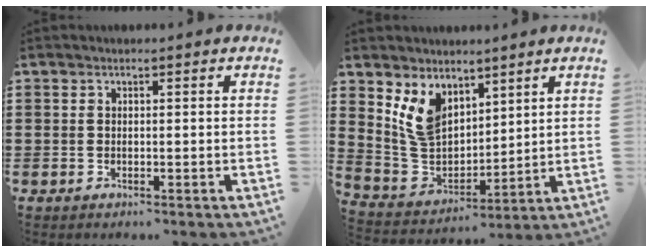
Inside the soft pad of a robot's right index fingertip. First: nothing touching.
{"total": 7.6, "force": [4.3, 5.4, 3.3], "torque": [-0.107, -0.010, 0.083]}